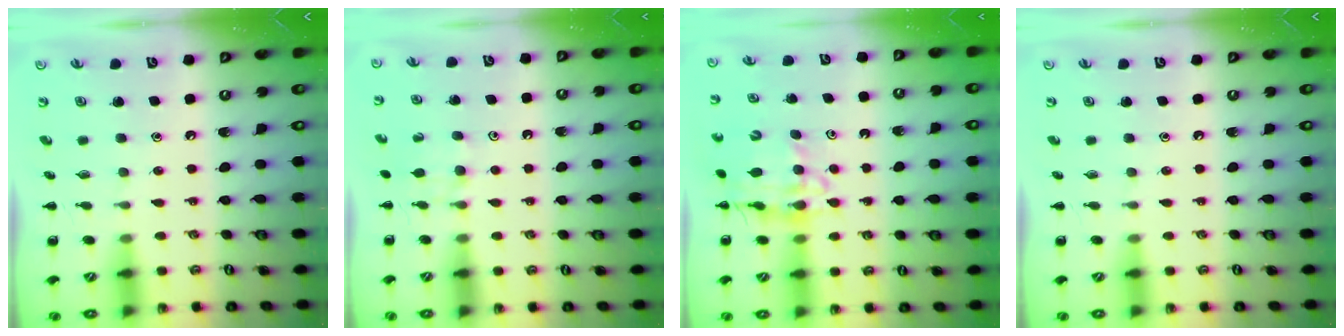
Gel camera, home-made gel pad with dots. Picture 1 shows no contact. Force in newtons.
{"total": 7.0, "press": 6.7, "slide": 1.8}
{"total": 11.6, "press": 11.1, "slide": 3.3}
{"total": 0.0}